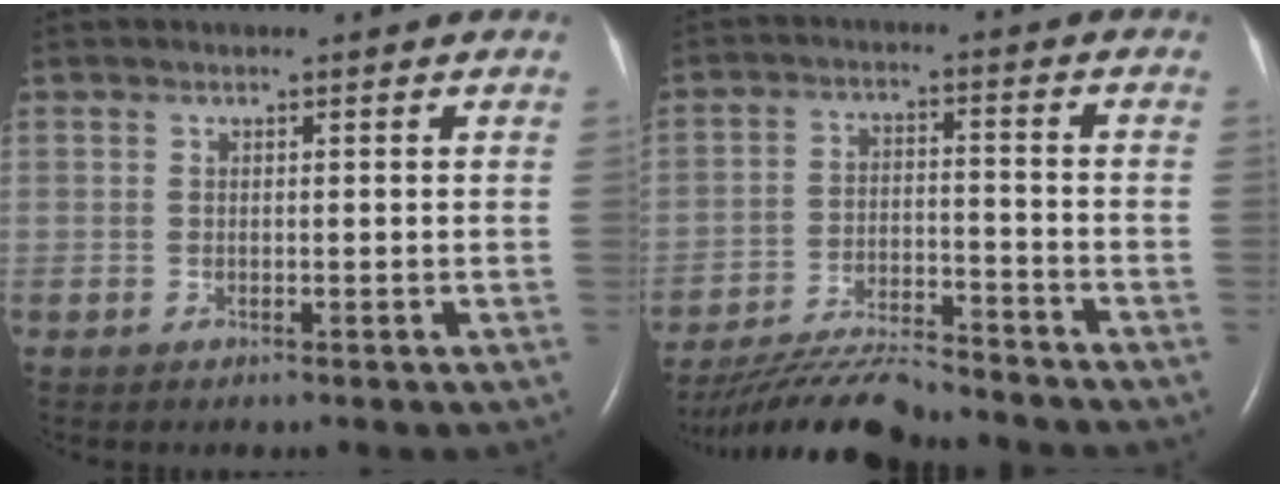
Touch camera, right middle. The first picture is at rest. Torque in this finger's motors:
{"motor_torque": [0.96, -1.18, 0.11, 0.07]}